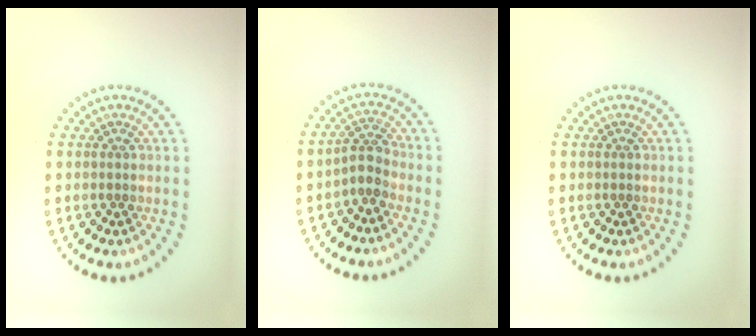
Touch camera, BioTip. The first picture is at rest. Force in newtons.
{"total": 2.4, "press": 1.7, "slide": 1.6}
{"total": 0.0}